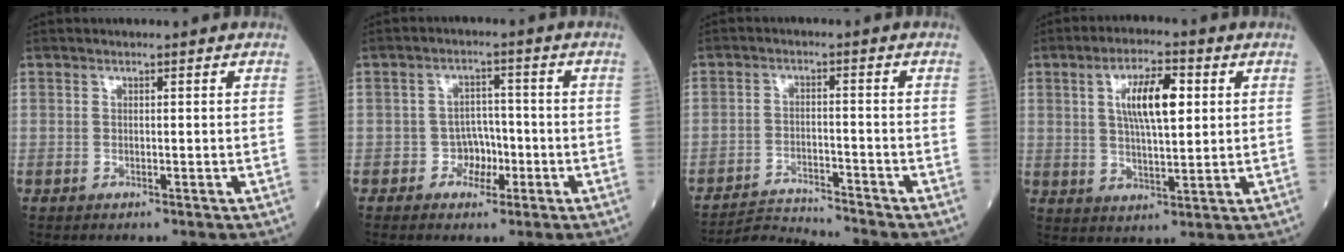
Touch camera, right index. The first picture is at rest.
{"total": 3.7, "force": [-1.5, 3.0, 1.6], "torque": [-0.015, 0.011, -0.024]}
{"total": 5.8, "force": [-5.5, -1.8, -0.8], "torque": [0.009, -0.012, -0.101]}
{"total": 8.7, "force": [2.4, 2.4, 8.0], "torque": [-0.143, 0.009, 0.042]}